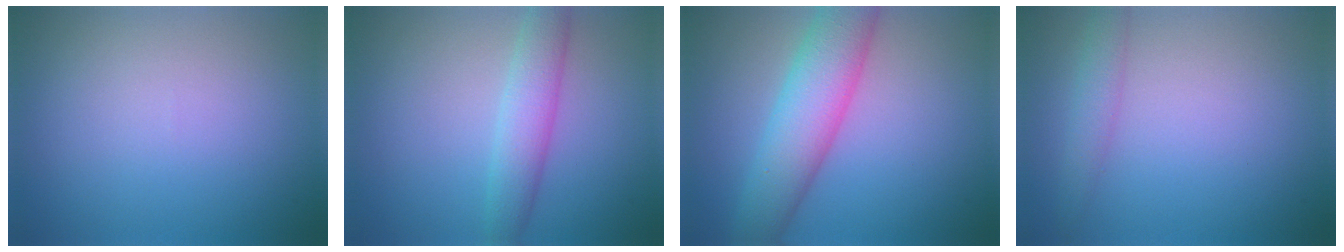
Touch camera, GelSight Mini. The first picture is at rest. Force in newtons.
{"total": 3.5, "press": 3.5, "slide": 0.1}
{"total": 6.7, "press": 6.7, "slide": 0.2}
{"total": 1.9, "press": 1.9, "slide": 0.1}